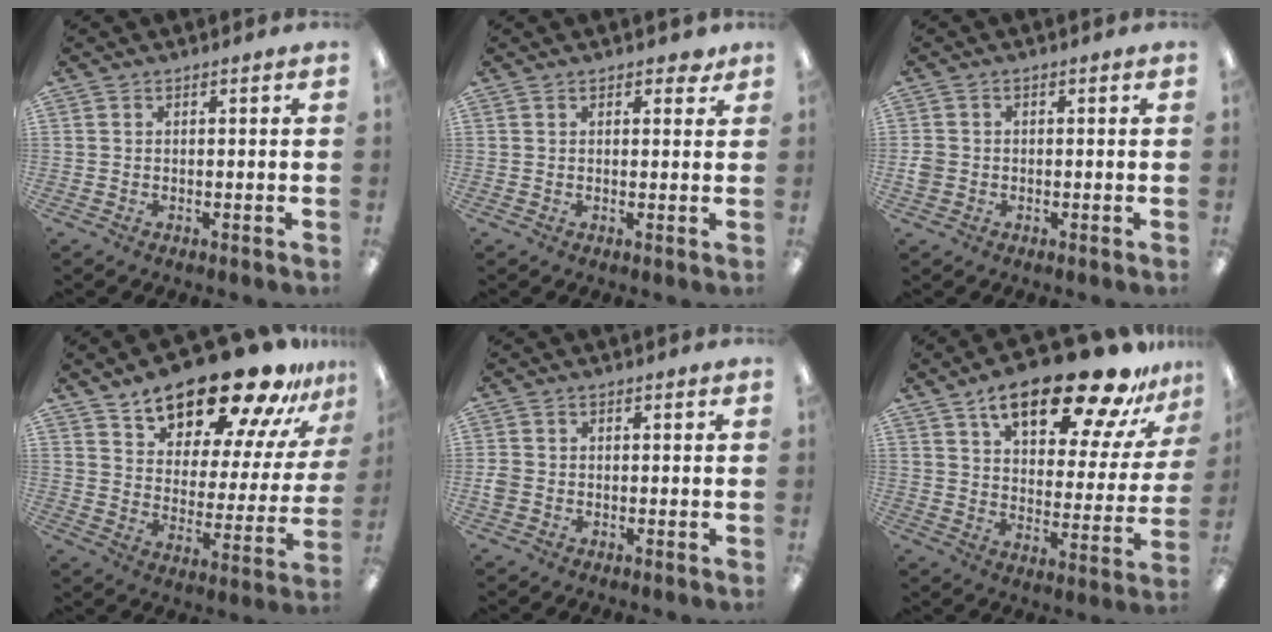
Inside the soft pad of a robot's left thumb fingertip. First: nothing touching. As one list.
[{"total": 2.2, "force": [1.4, 1.2, 1.2], "torque": [-0.009, -0.002, 0.020]}, {"total": 2.4, "force": [-0.6, 2.2, 0.9], "torque": [-0.013, 0.005, -0.012]}, {"total": 21.3, "force": [18.0, 6.7, 9.2], "torque": [-0.133, -0.138, 0.304]}, {"total": 2.2, "force": [-0.7, 1.8, 1.1], "torque": [-0.017, 0.004, -0.012]}, {"total": 23.6, "force": [16.1, 8.4, 15.1], "torque": [-0.223, -0.098, 0.263]}]